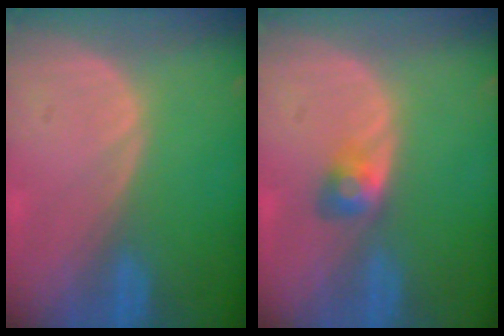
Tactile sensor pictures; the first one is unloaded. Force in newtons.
{"total": 2.7, "press": 2.5, "slide": 1.1}